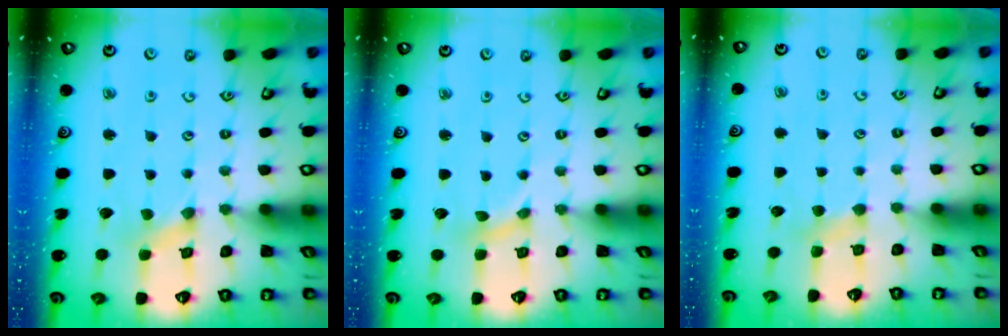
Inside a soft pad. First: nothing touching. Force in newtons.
{"total": 0.5, "press": 0.5, "slide": 0.0}
{"total": 2.9, "press": 2.8, "slide": 0.5}